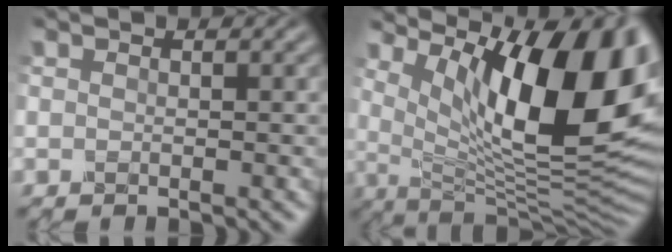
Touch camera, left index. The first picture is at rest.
{"total": 14.6, "force": [5.7, 4.9, 12.5], "torque": [-0.159, -0.012, 0.094]}